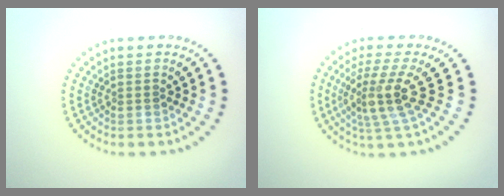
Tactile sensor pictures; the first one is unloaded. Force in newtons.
{"total": 4.0, "press": 2.8, "slide": 2.8}